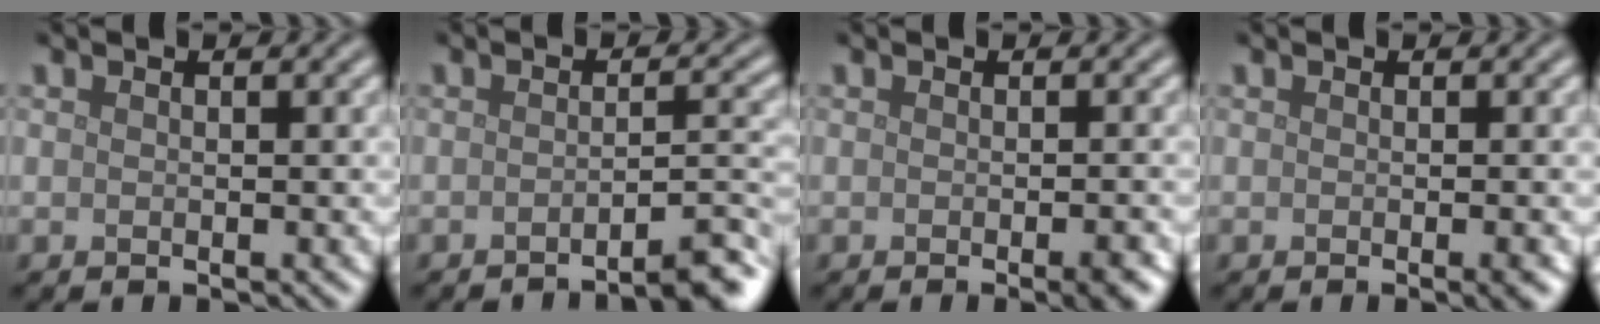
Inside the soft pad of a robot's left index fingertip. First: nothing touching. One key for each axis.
{"total": 4.0, "fx": -2.9, "fy": 0.6, "fz": 2.7, "tx": -0.022, "ty": 0.015, "tz": -0.050}
{"total": 2.5, "fx": -1.0, "fy": 0.6, "fz": 2.2, "tx": -0.022, "ty": -0.002, "tz": -0.016}
{"total": 1.6, "fx": -0.4, "fy": 0.4, "fz": 1.5, "tx": -0.014, "ty": -0.003, "tz": -0.007}